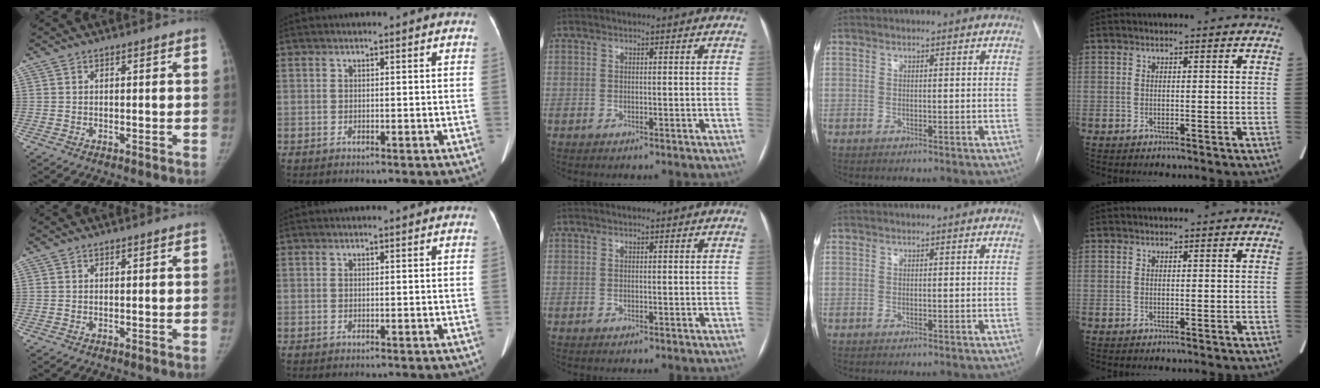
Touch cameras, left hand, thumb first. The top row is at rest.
{}